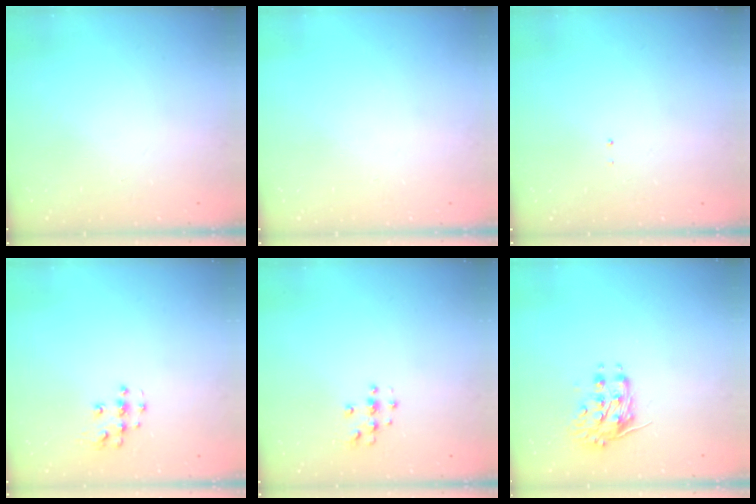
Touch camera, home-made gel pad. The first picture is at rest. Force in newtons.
{"total": 0.0}
{"total": 0.7, "press": 0.7, "slide": 0.1}
{"total": 6.7, "press": 6.7, "slide": 0.3}
{"total": 3.8, "press": 3.8, "slide": 0.5}
{"total": 8.2, "press": 8.2, "slide": 0.3}